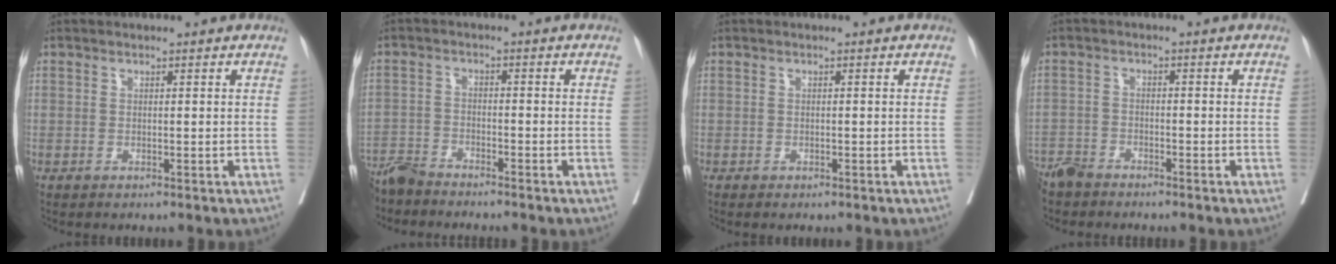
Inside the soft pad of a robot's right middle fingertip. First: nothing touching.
{"total": 5.7, "force": [-5.5, 0.7, 1.3], "torque": [-0.015, -0.016, -0.103]}
{"total": 0.8, "force": [-0.6, 0.4, 0.4], "torque": [-0.007, -0.002, -0.009]}
{"total": 4.1, "force": [-3.8, 1.1, 0.9], "torque": [-0.015, -0.008, -0.076]}